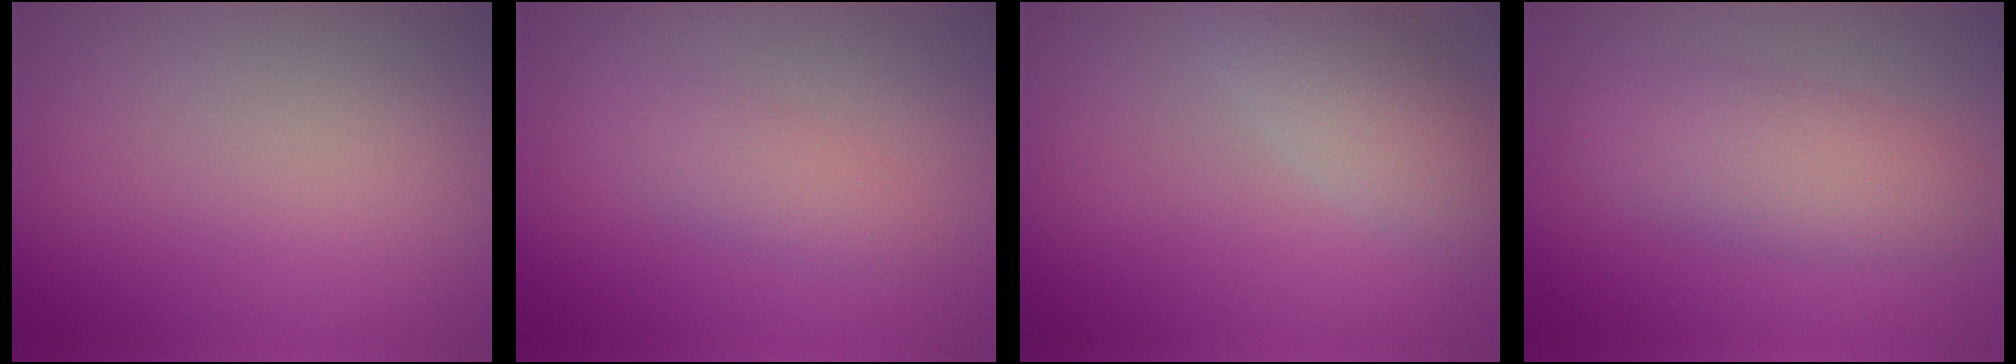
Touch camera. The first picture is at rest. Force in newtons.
{"total": 2.0, "press": 2.0, "slide": 0.2}
{"total": 4.1, "press": 4.0, "slide": 0.4}
{"total": 4.1, "press": 4.1, "slide": 0.1}